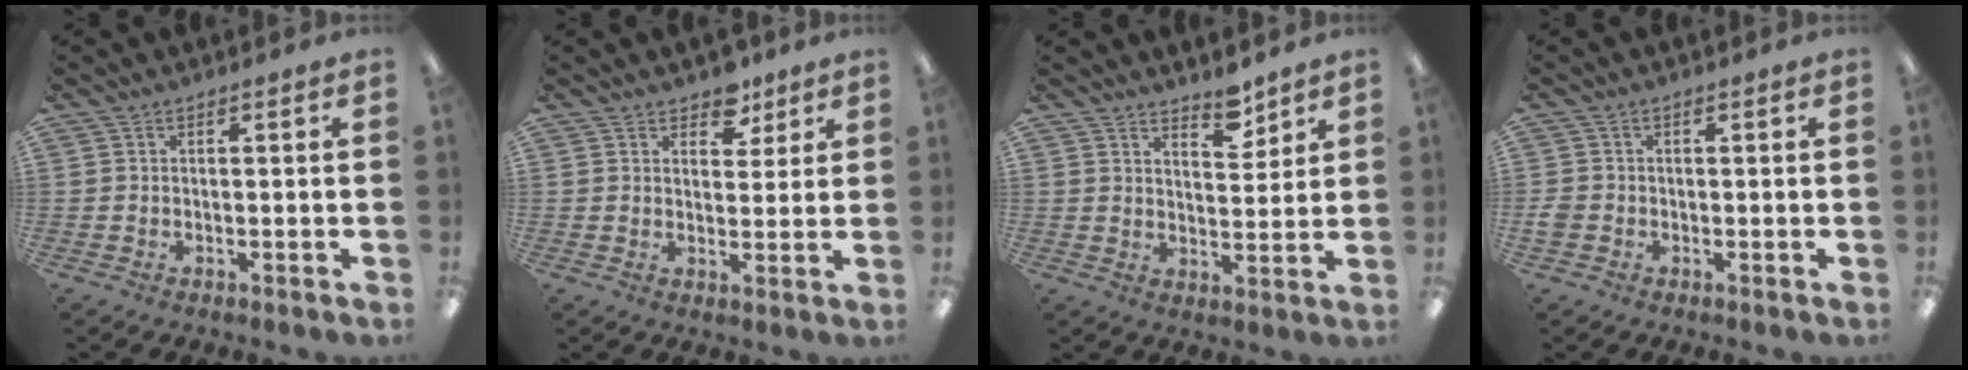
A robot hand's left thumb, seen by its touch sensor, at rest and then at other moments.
{"total": 6.0, "force": [4.5, 3.4, 1.8], "torque": [-0.010, -0.024, 0.077]}
{"total": 5.8, "force": [5.0, 2.1, 1.9], "torque": [-0.010, -0.039, 0.086]}
{"total": 2.1, "force": [-0.6, 1.8, 0.9], "torque": [-0.013, 0.003, -0.011]}